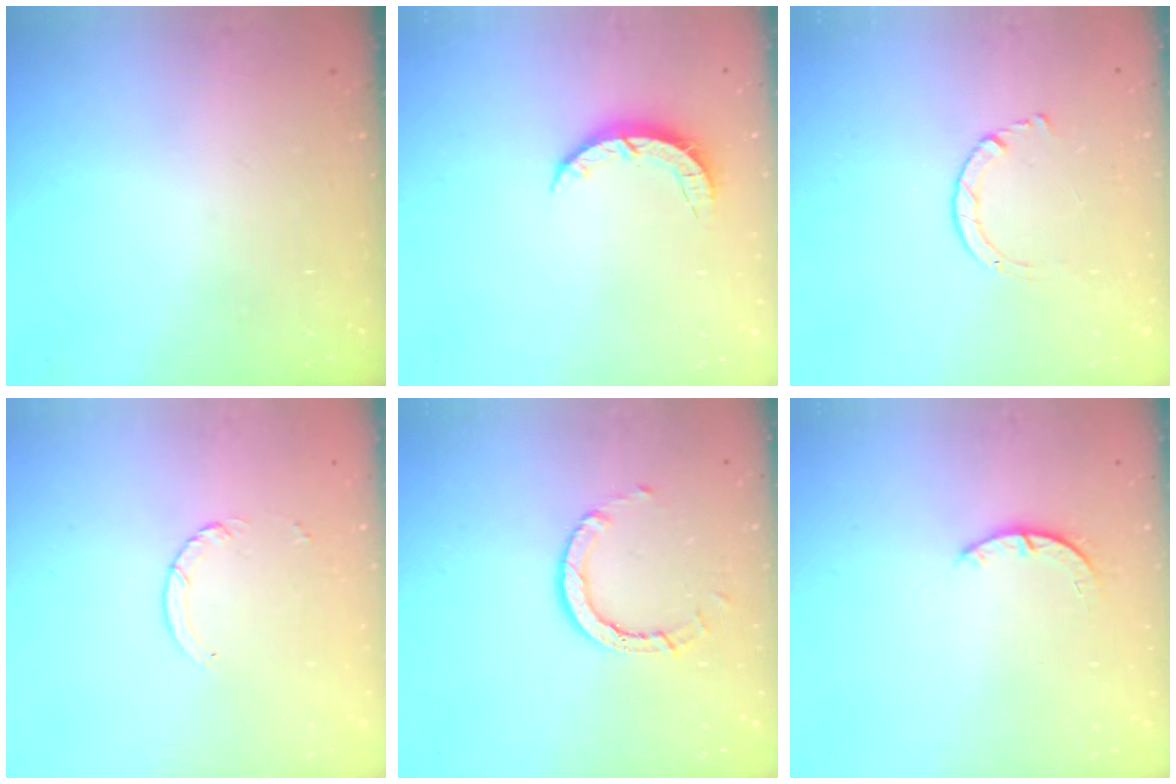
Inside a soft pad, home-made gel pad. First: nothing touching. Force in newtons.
{"total": 3.6, "press": 3.6, "slide": 0.4}
{"total": 2.7, "press": 2.7, "slide": 0.3}
{"total": 3.8, "press": 3.8, "slide": 0.3}
{"total": 5.0, "press": 5.0, "slide": 0.3}
{"total": 2.4, "press": 2.4, "slide": 0.3}